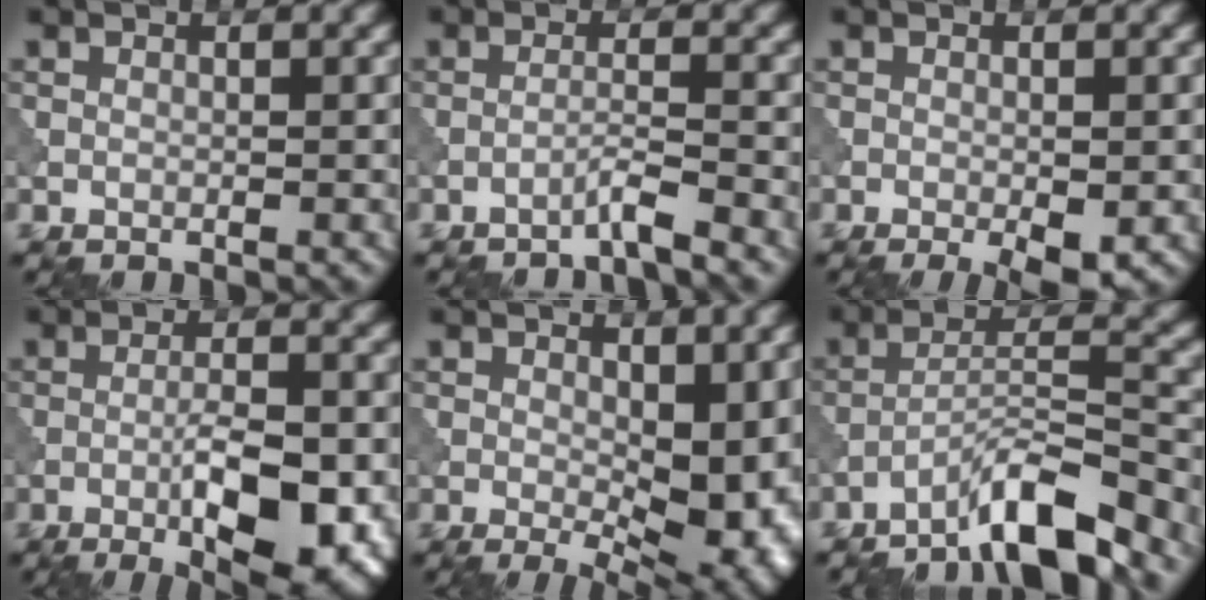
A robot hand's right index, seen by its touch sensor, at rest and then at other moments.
{"total": 2.1, "force": [-1.6, -0.1, 1.3], "torque": [-0.012, 0.013, -0.041]}
{"total": 2.7, "force": [-1.2, 0.7, 2.4], "torque": [-0.038, -0.004, -0.017]}
{"total": 8.7, "force": [-3.2, 2.5, 7.7], "torque": [-0.119, 0.000, -0.047]}
{"total": 7.8, "force": [-0.3, 3.8, 6.8], "torque": [-0.095, -0.012, 0.001]}
{"total": 7.1, "force": [-5.5, 0.8, 4.3], "torque": [-0.068, 0.011, -0.100]}